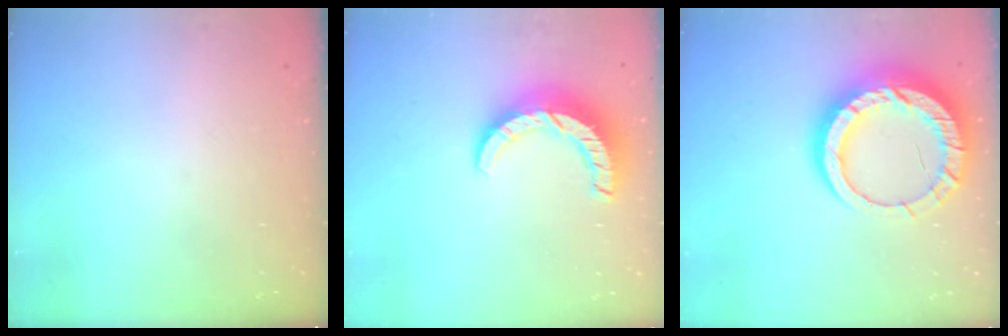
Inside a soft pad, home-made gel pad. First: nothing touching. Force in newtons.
{"total": 12.8, "press": 12.8, "slide": 0.7}
{"total": 18.7, "press": 18.6, "slide": 1.5}